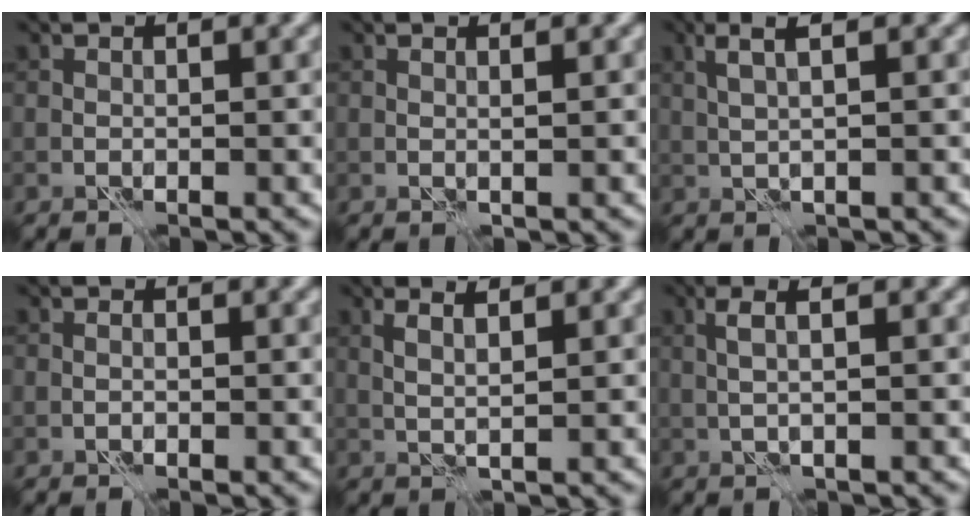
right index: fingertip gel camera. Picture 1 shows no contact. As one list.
[{"total": 0.8, "force": [0.3, 0.1, 0.7], "torque": [-0.012, 0.003, 0.000]}, {"total": 2.5, "force": [1.0, 0.3, 2.3], "torque": [-0.039, -0.001, 0.019]}, {"total": 0.6, "force": [-0.2, 0.4, 0.3], "torque": [-0.004, 0.001, -0.005]}, {"total": 2.2, "force": [1.1, 0.4, 1.9], "torque": [-0.032, 0.001, 0.017]}, {"total": 2.2, "force": [0.6, 0.3, 2.1], "torque": [-0.043, 0.008, 0.011]}]